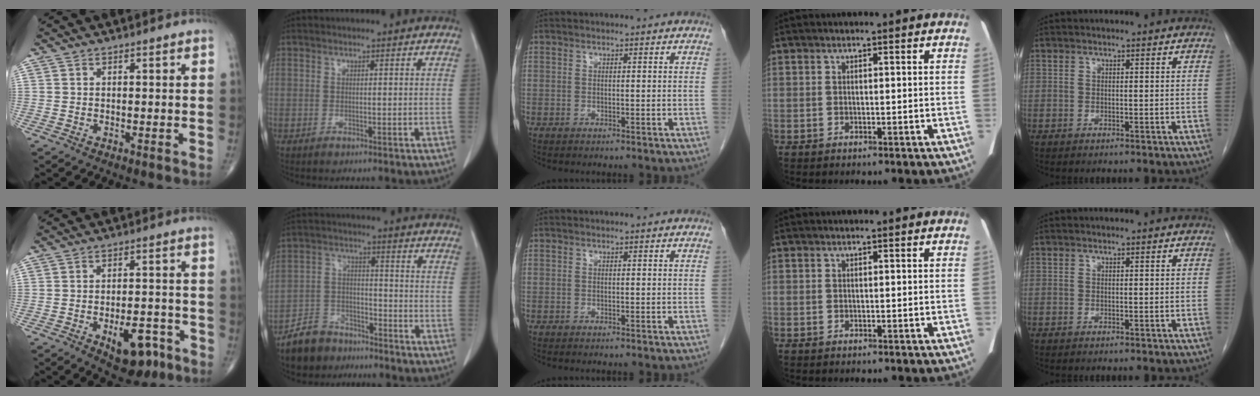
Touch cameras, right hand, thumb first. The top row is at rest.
{"thumb": {"total": 9.3, "force": [-4.5, 4.7, 6.7], "torque": [-0.070, 0.027, -0.056]}, "index": {"total": 8.0, "force": [-6.3, 4.7, 1.7], "torque": [-0.041, 0.004, -0.115]}}